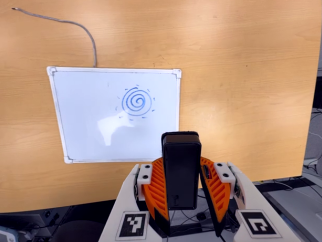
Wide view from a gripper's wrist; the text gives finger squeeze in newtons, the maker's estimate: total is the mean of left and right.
{"total": 7.1, "left": 5.6, "right": 8.5}